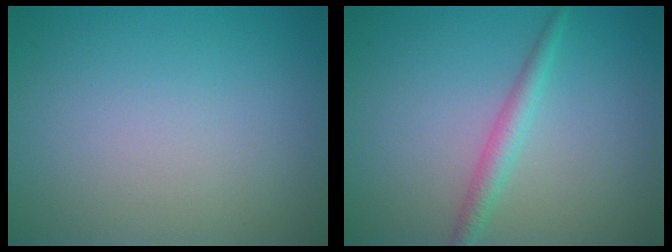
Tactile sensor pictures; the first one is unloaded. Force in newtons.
{"total": 2.1, "press": 2.1, "slide": 0.0}